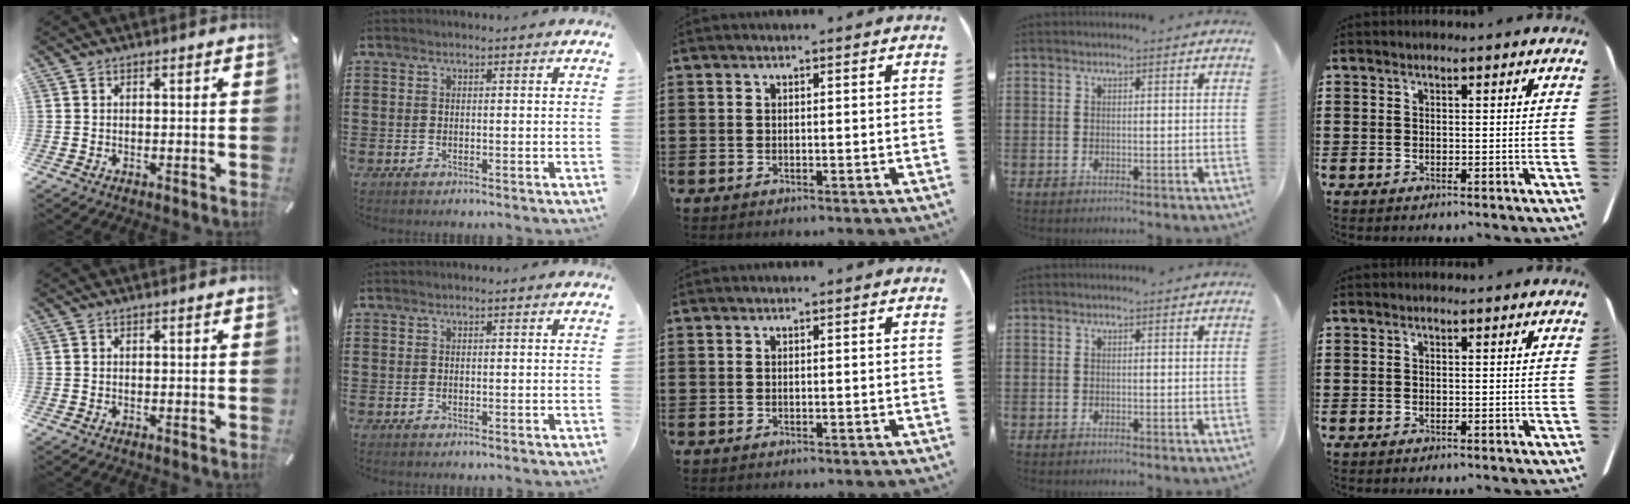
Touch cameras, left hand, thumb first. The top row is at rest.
{}